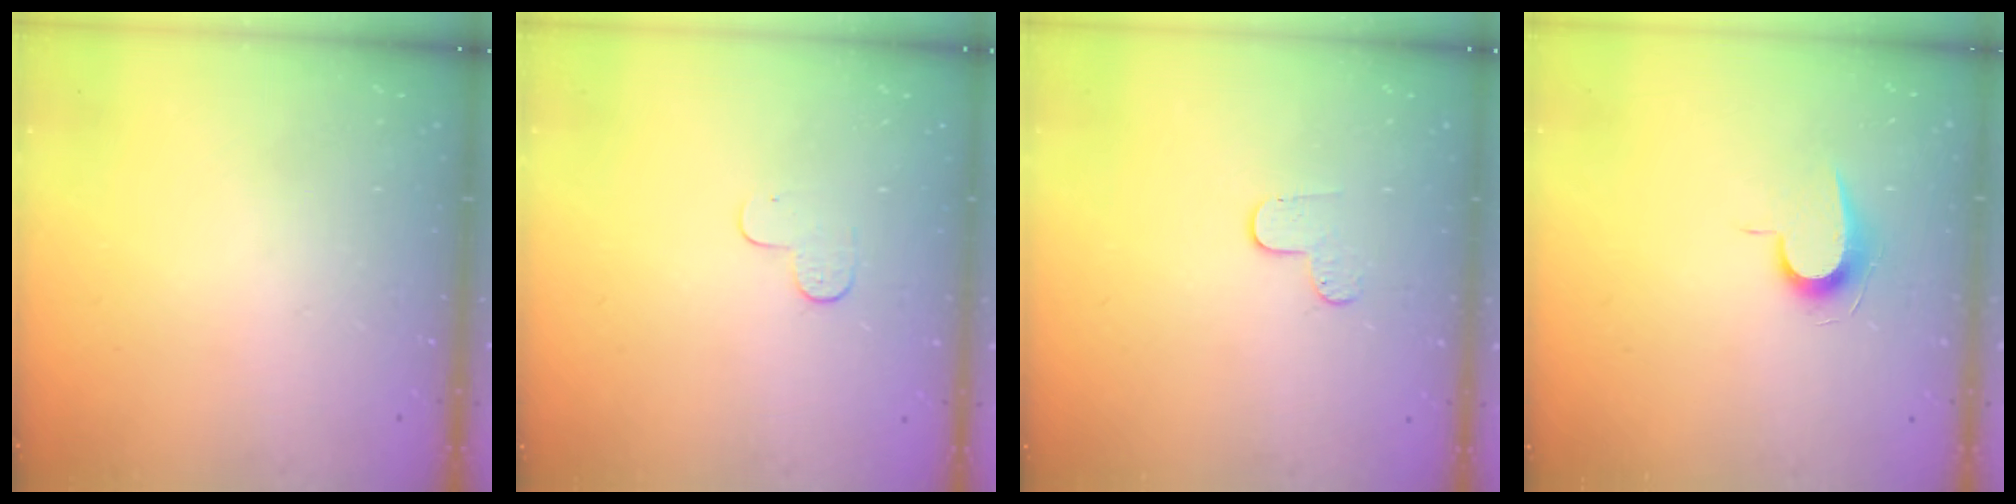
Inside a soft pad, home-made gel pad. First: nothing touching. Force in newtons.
{"total": 3.1, "press": 3.1, "slide": 0.3}
{"total": 3.8, "press": 3.8, "slide": 0.3}
{"total": 7.1, "press": 7.0, "slide": 0.7}